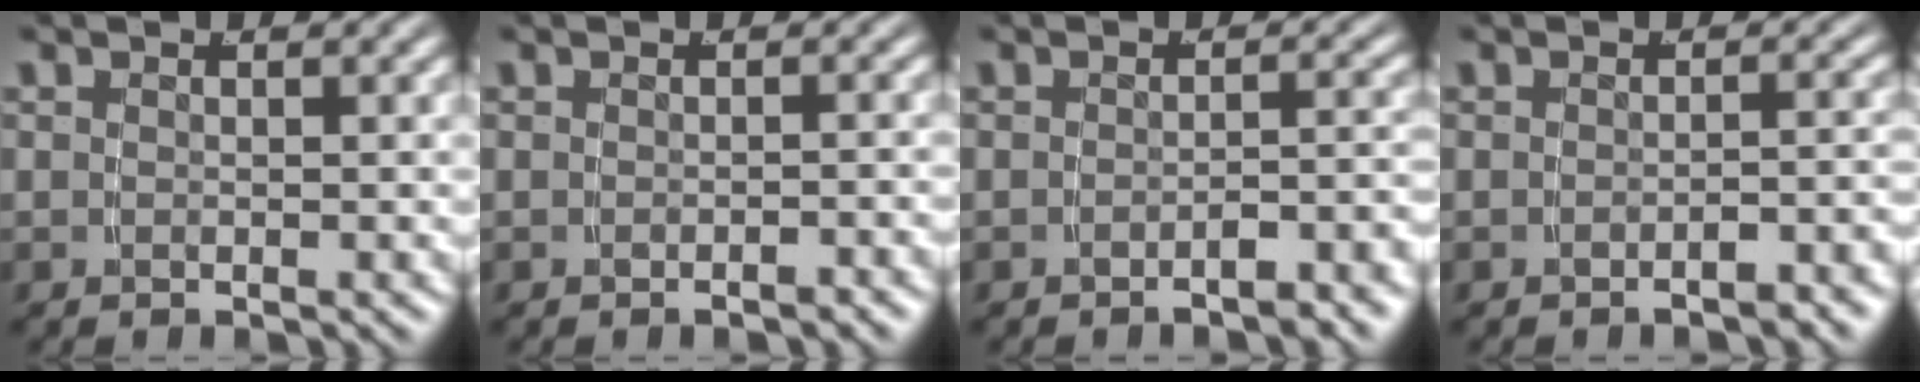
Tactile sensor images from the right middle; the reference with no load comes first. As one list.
[{"total": 1.0, "force": [-0.9, 0.0, 0.2], "torque": [-0.001, 0.004, -0.016]}, {"total": 2.8, "force": [-2.5, 0.3, 1.2], "torque": [-0.011, 0.002, -0.038]}, {"total": 2.1, "force": [-2.0, 0.2, 0.7], "torque": [-0.006, 0.004, -0.031]}]